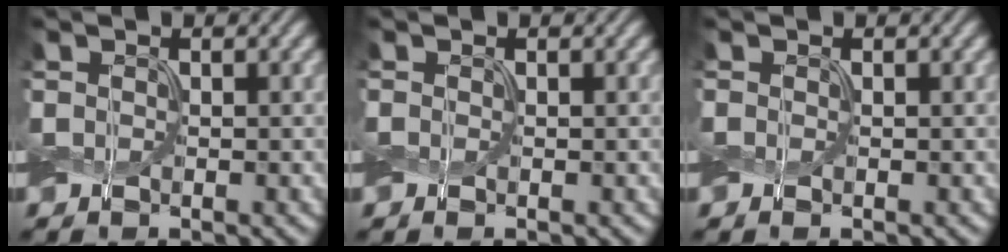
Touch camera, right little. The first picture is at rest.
{"total": 0.0}
{"total": 0.0}